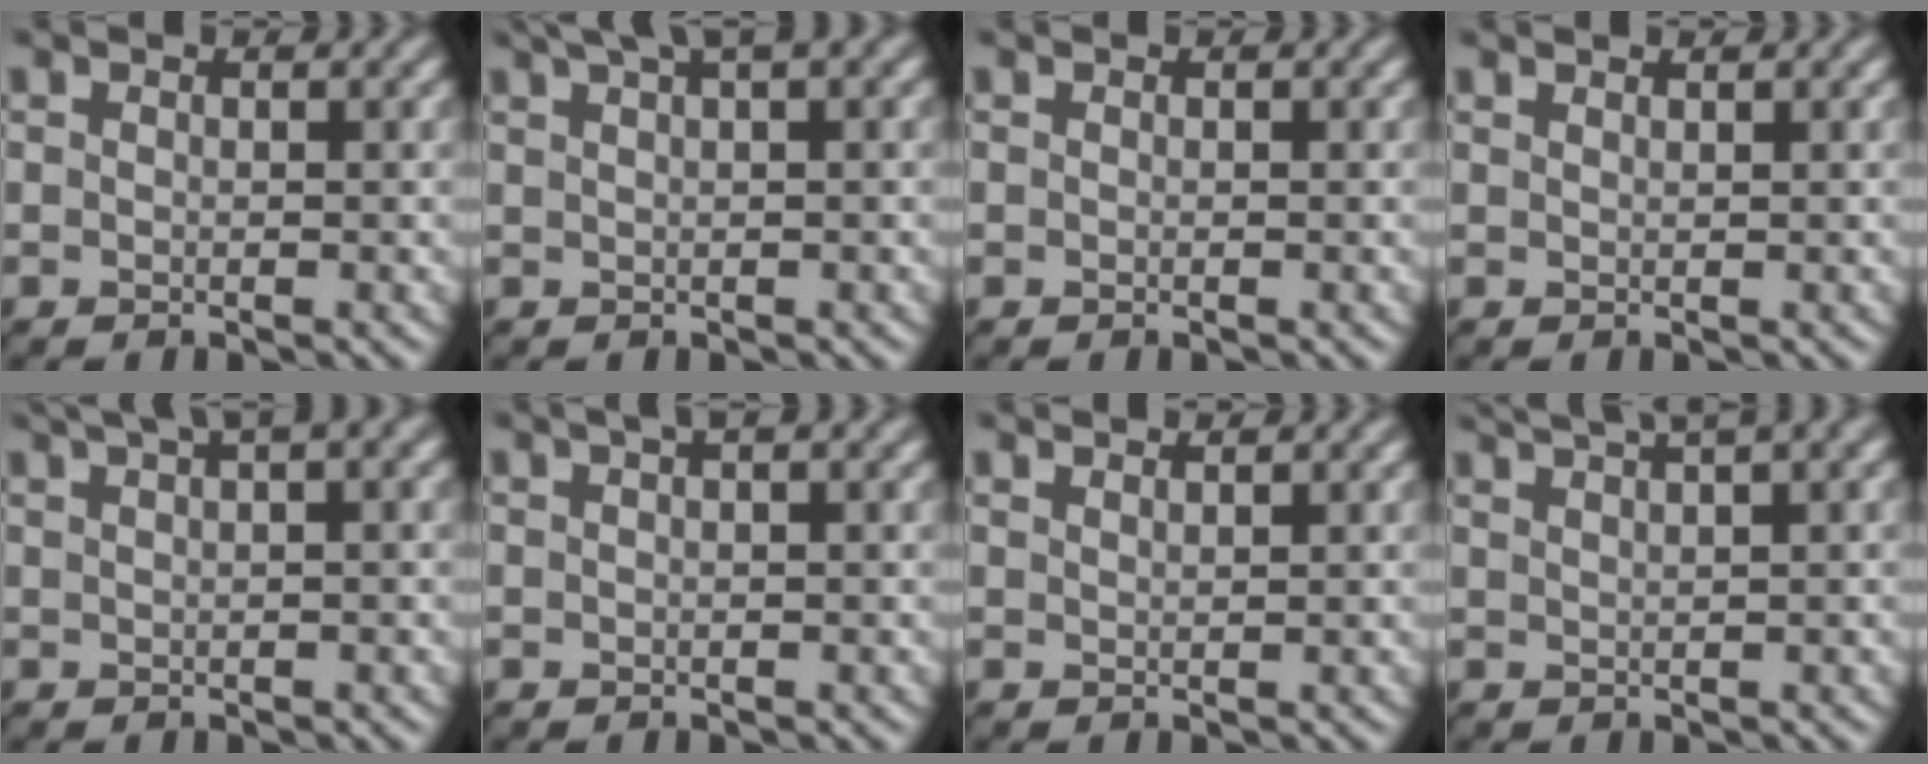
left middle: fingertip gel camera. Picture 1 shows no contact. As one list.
[{"total": 3.2, "force": [2.4, 0.2, 2.2], "torque": [-0.042, 0.015, 0.042]}, {"total": 0.0}, {"total": 1.3, "force": [1.2, 0.1, 0.3], "torque": [-0.007, 0.002, 0.012]}, {"total": 4.7, "force": [3.2, 1.1, 3.3], "torque": [-0.054, 0.022, 0.047]}, {"total": 1.3, "force": [0.7, 0.0, 1.1], "torque": [-0.020, 0.003, 0.014]}, {"total": 1.9, "force": [1.8, 0.2, 0.5], "torque": [-0.014, 0.012, 0.017]}, {"total": 5.2, "force": [4.1, 0.6, 3.0], "torque": [-0.048, 0.024, 0.059]}]